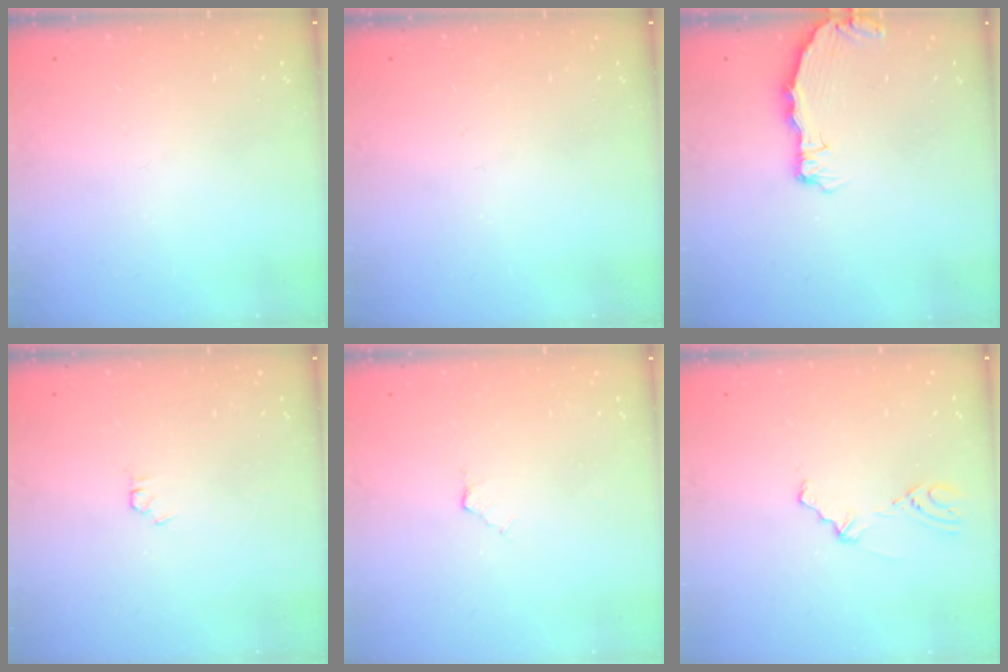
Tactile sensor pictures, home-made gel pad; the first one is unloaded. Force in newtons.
{"total": 0.0}
{"total": 3.7, "press": 3.7, "slide": 0.4}
{"total": 1.5, "press": 1.5, "slide": 0.2}
{"total": 2.9, "press": 2.9, "slide": 0.5}
{"total": 2.9, "press": 2.8, "slide": 0.8}